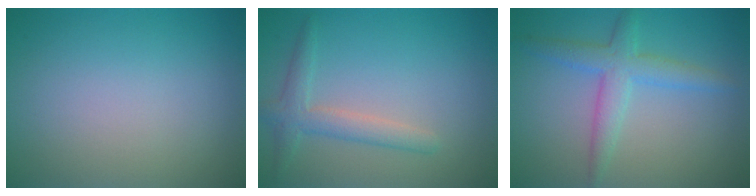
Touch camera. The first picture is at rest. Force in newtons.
{"total": 2.6, "press": 2.6, "slide": 0.1}
{"total": 3.5, "press": 3.5, "slide": 0.1}